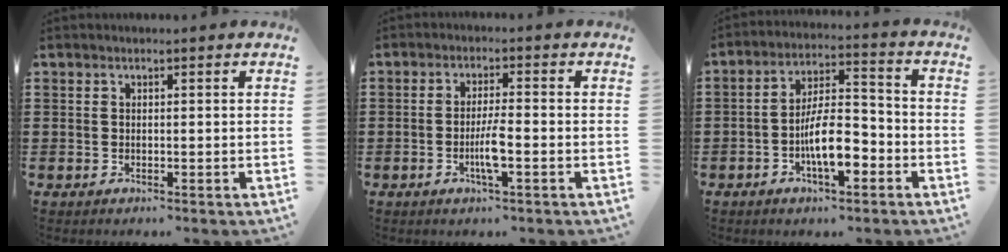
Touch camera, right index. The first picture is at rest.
{"total": 4.2, "force": [-1.4, 0.4, 4.0], "torque": [-0.084, -0.007, -0.030]}
{"total": 9.2, "force": [-3.5, 3.4, 7.8], "torque": [-0.140, 0.001, -0.066]}